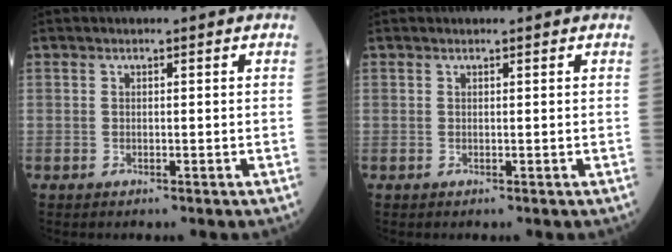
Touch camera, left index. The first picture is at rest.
{"total": 0.5, "force": [0.5, 0.1, 0.1], "torque": [-0.007, 0.007, 0.009]}